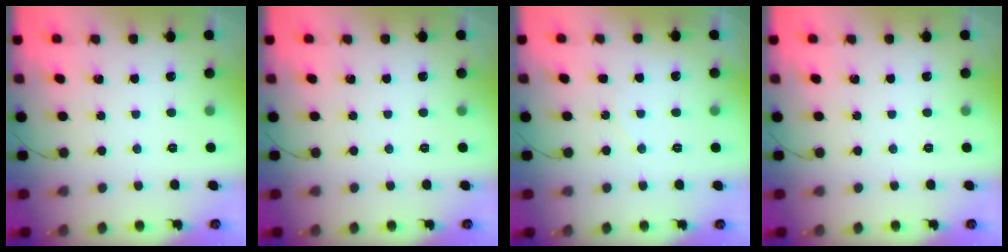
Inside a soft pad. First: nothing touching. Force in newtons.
{"total": 0.0}
{"total": 4.9, "press": 4.8, "slide": 0.4}
{"total": 0.0}